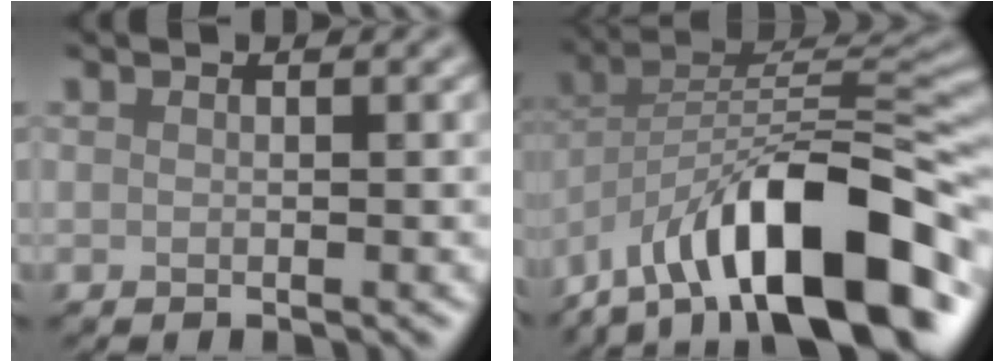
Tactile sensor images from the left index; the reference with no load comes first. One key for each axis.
{"total": 15.6, "fx": -8.8, "fy": 6.2, "fz": 11.3, "tx": -0.173, "ty": 0.021, "tz": -0.158}